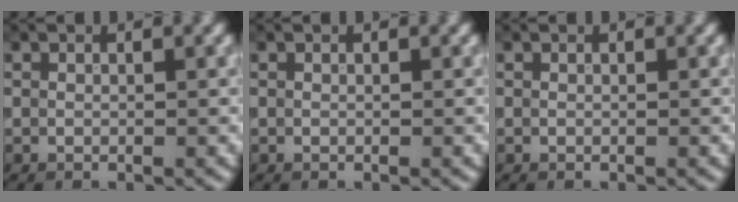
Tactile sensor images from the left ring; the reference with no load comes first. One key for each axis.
{"total": 0.0}
{"total": 0.0}